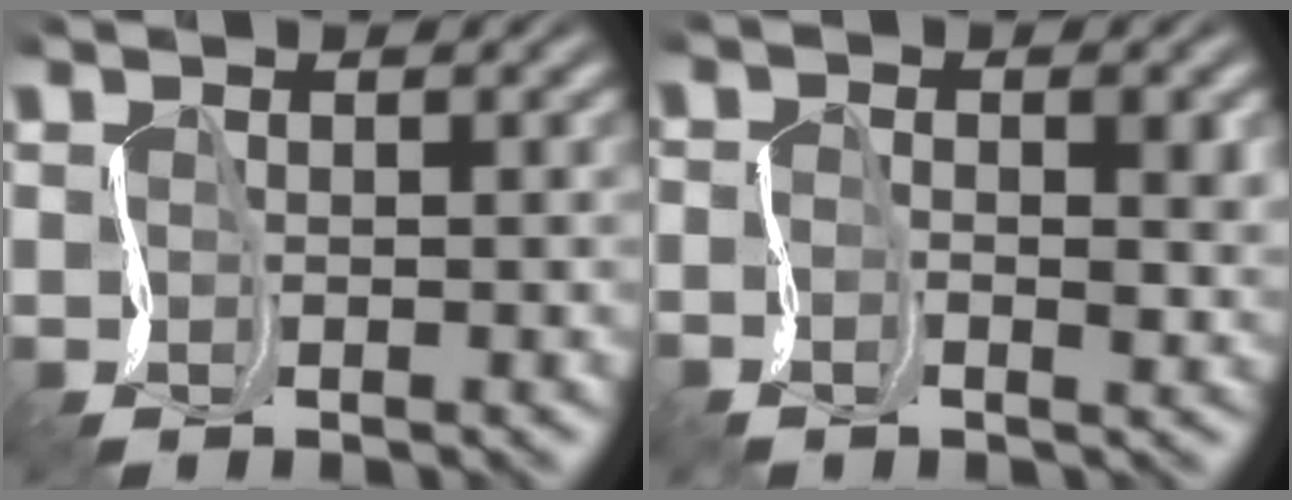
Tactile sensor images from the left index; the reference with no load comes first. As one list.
[{"total": 2.2, "force": [-1.0, 1.1, 1.7], "torque": [-0.039, -0.003, -0.025]}]